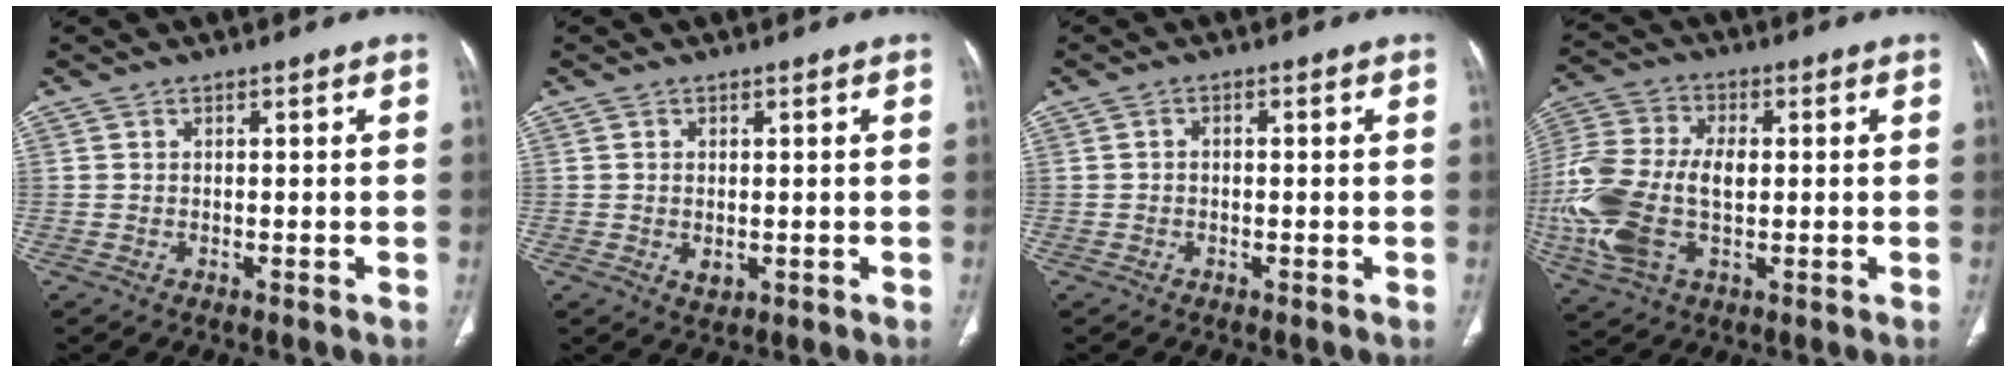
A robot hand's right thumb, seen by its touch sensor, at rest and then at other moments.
{"total": 2.1, "force": [-0.3, 1.4, 1.6], "torque": [-0.026, -0.005, 0.001]}
{"total": 0.8, "force": [-0.2, 0.6, 0.5], "torque": [-0.007, 0.003, -0.006]}
{"total": 17.8, "force": [-1.5, 10.5, 14.3], "torque": [-0.338, 0.006, -0.025]}